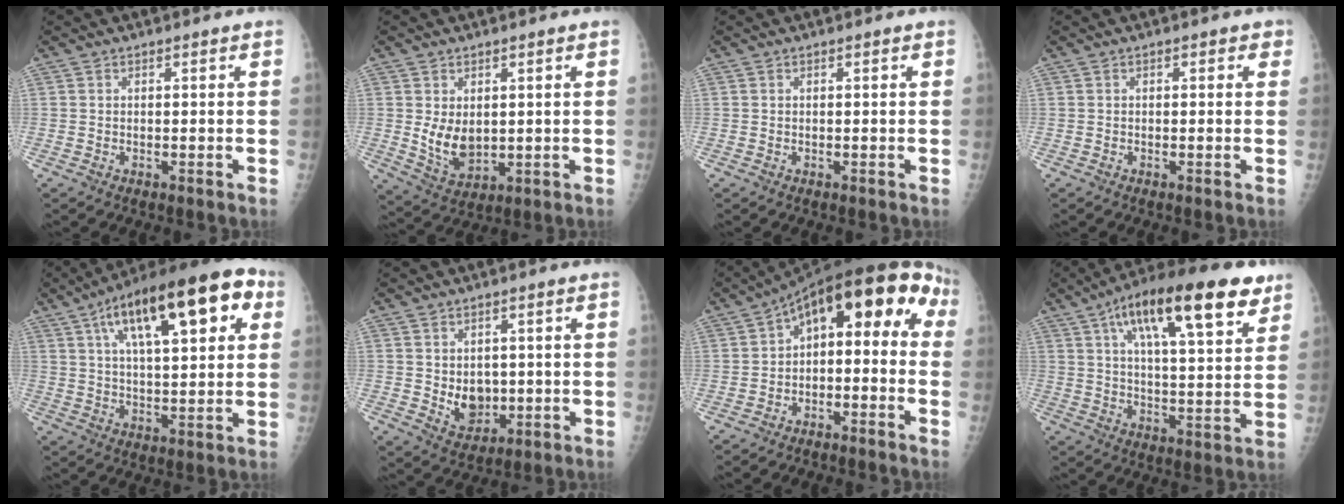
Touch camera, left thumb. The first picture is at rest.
{"total": 6.9, "force": [0.7, 4.8, 5.0], "torque": [-0.066, -0.018, 0.031]}
{"total": 0.0}
{"total": 2.0, "force": [0.7, 1.0, 1.6], "torque": [-0.008, 0.003, 0.001]}
{"total": 23.2, "force": [9.3, 8.5, 19.5], "torque": [-0.284, 0.013, 0.140]}
{"total": 6.6, "force": [-0.2, 5.1, 4.2], "torque": [-0.033, -0.008, 0.014]}
{"total": 13.9, "force": [-0.5, 7.6, 11.7], "torque": [-0.130, 0.067, -0.018]}
{"total": 22.9, "force": [11.9, 7.4, 18.2], "torque": [-0.265, -0.013, 0.183]}